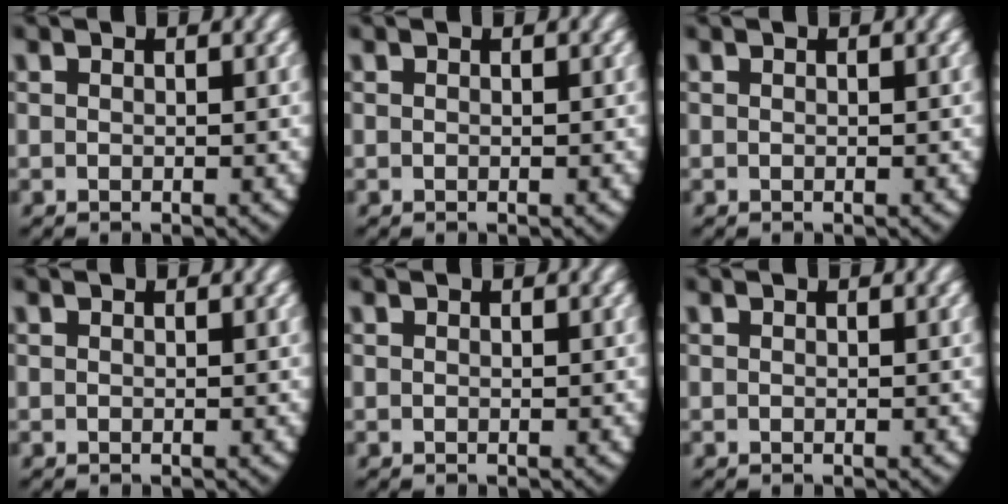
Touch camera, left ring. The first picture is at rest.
{"total": 0.0}
{"total": 0.0}
{"total": 0.0}
{"total": 0.0}
{"total": 0.0}